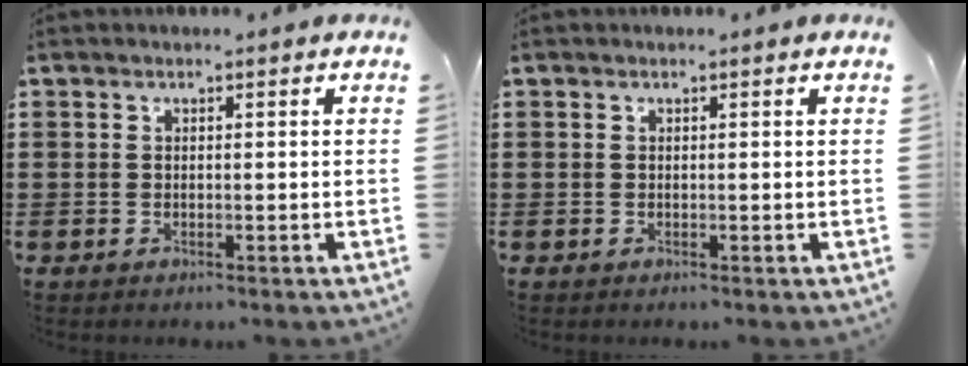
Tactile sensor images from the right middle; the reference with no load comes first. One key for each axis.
{"total": 0.0}